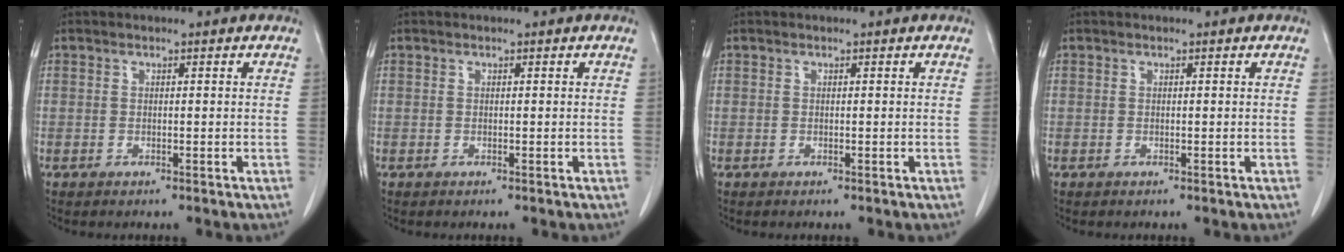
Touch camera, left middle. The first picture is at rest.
{"total": 0.0}
{"total": 0.0}
{"total": 0.0}